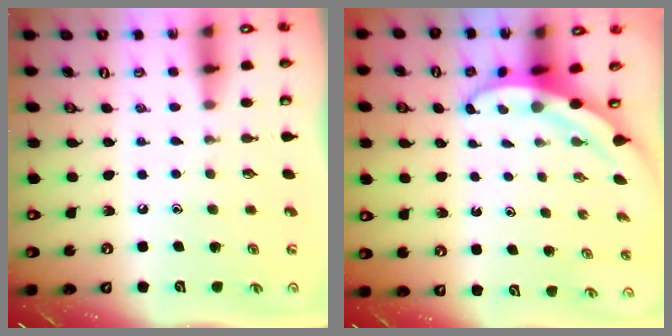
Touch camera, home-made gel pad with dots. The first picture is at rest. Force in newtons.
{"total": 3.8, "press": 3.7, "slide": 0.5}